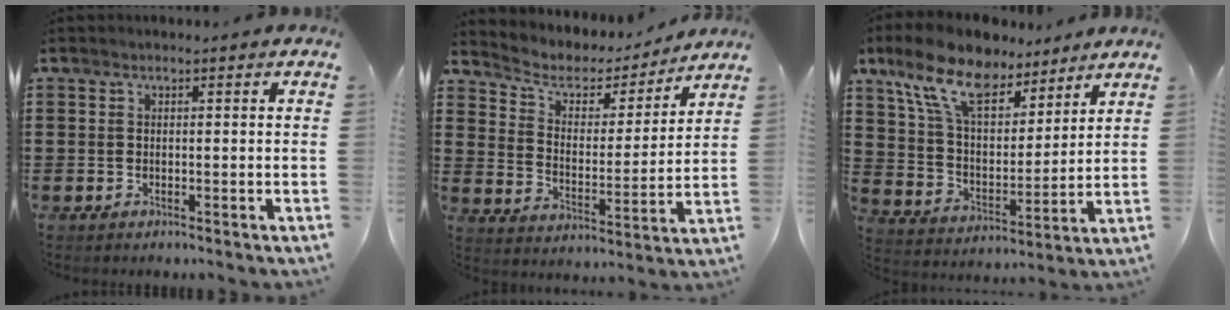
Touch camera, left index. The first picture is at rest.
{"total": 4.9, "force": [4.0, 2.4, 1.5], "torque": [-0.058, -0.021, 0.063]}
{"total": 11.9, "force": [8.9, 4.5, 6.4], "torque": [-0.160, -0.025, 0.162]}